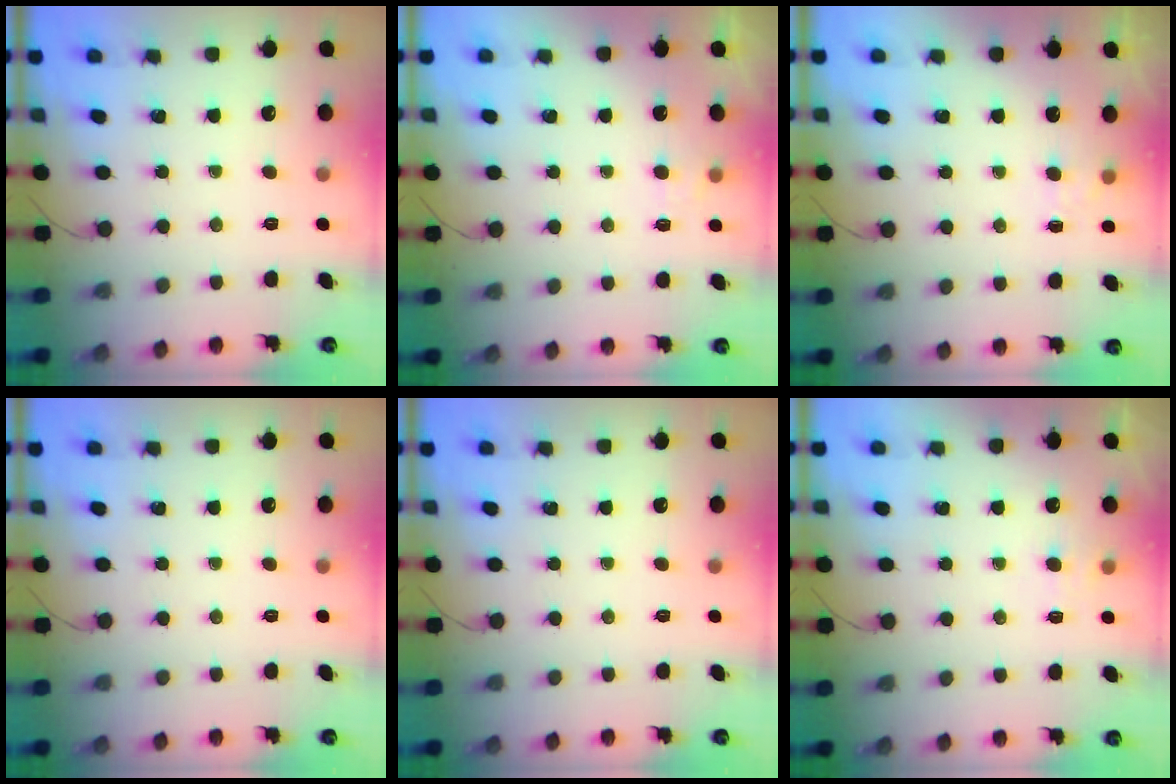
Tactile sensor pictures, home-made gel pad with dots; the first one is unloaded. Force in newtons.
{"total": 2.1, "press": 1.6, "slide": 1.3}
{"total": 5.0, "press": 4.7, "slide": 1.6}
{"total": 0.0}
{"total": 0.0}
{"total": 6.1, "press": 5.9, "slide": 1.5}